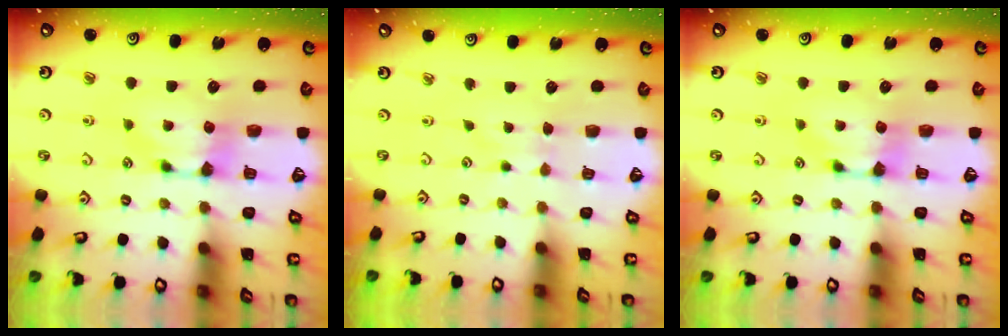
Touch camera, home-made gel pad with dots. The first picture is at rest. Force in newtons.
{"total": 2.7, "press": 2.7, "slide": 0.5}
{"total": 0.0}